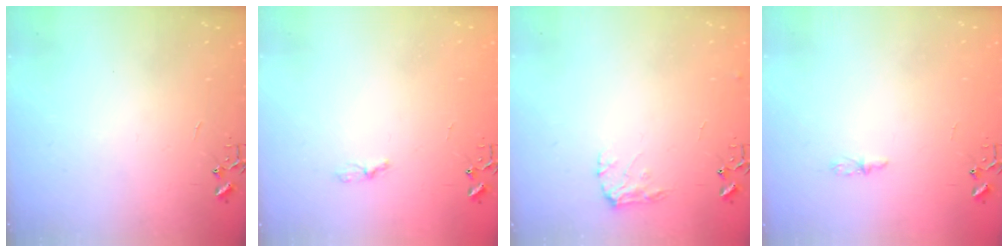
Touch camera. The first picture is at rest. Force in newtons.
{"total": 4.4, "press": 4.4, "slide": 0.6}
{"total": 7.9, "press": 7.9, "slide": 0.1}
{"total": 4.4, "press": 4.3, "slide": 0.5}